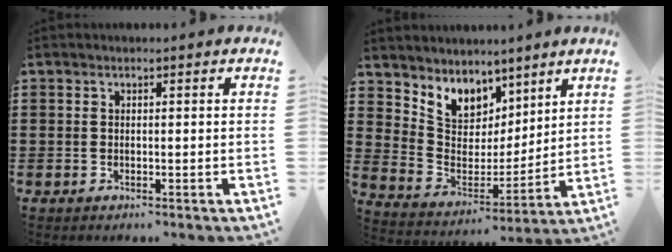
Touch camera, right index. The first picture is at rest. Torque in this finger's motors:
{"motor_torque": [1.12, 1.02, 0.50, 0.12]}